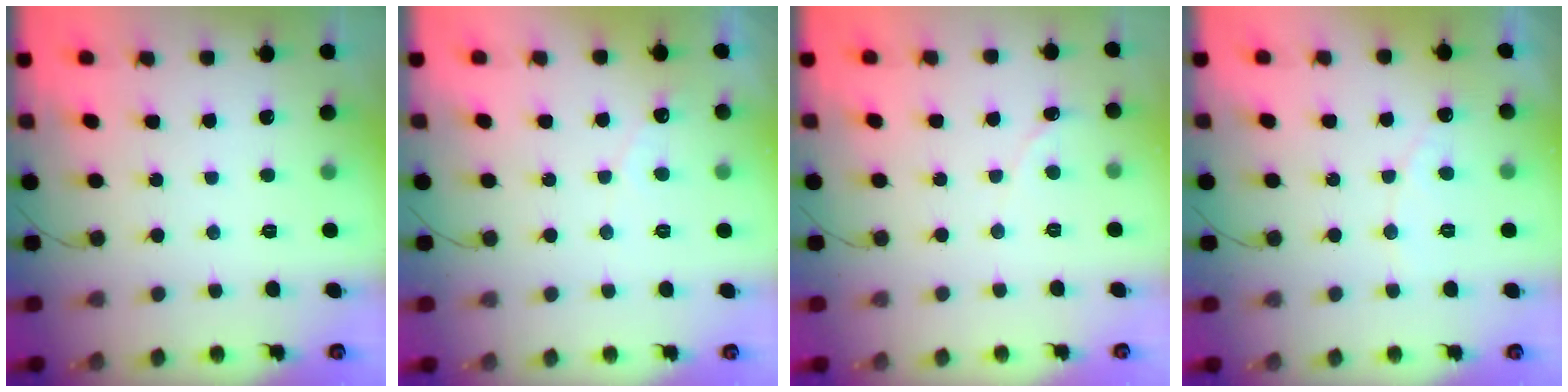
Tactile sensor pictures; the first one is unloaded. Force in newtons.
{"total": 2.7, "press": 2.7, "slide": 0.1}
{"total": 0.0}
{"total": 3.9, "press": 3.9, "slide": 0.2}